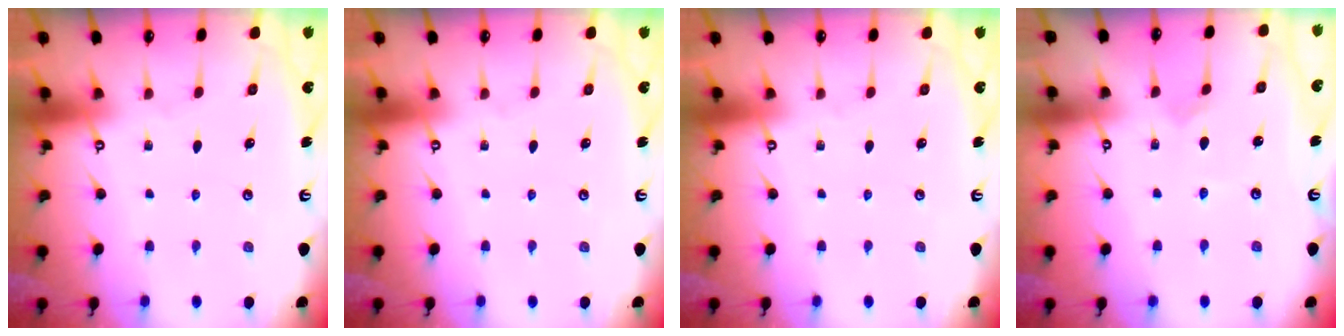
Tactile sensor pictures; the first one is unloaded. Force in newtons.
{"total": 0.0}
{"total": 0.0}
{"total": 2.6, "press": 2.6, "slide": 0.2}